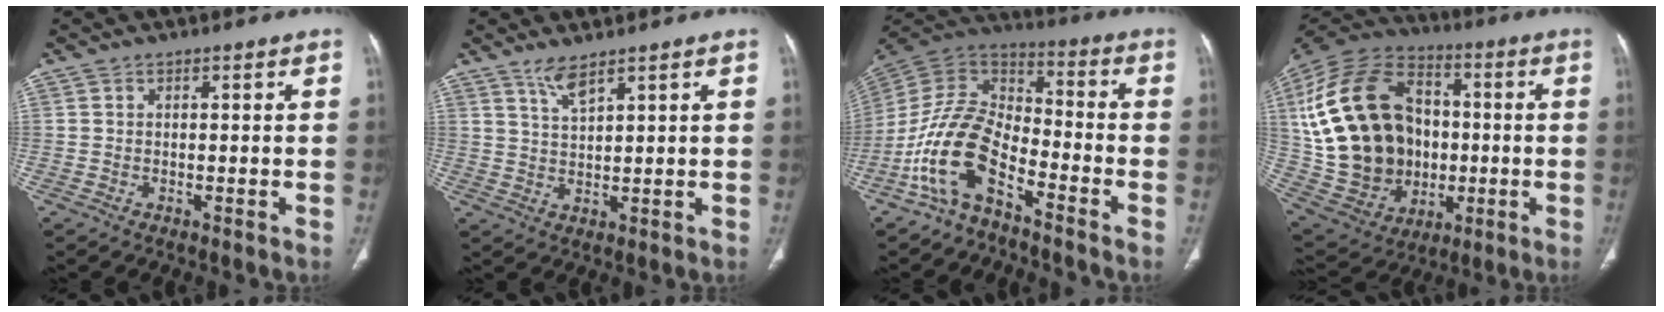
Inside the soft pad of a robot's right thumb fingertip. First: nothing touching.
{"total": 3.8, "force": [3.0, 0.6, 2.3], "torque": [-0.044, -0.017, 0.063]}
{"total": 13.6, "force": [-7.8, 6.5, 9.1], "torque": [-0.168, 0.076, -0.162]}
{"total": 28.2, "force": [1.7, 21.3, 18.4], "torque": [-0.347, 0.025, 0.050]}